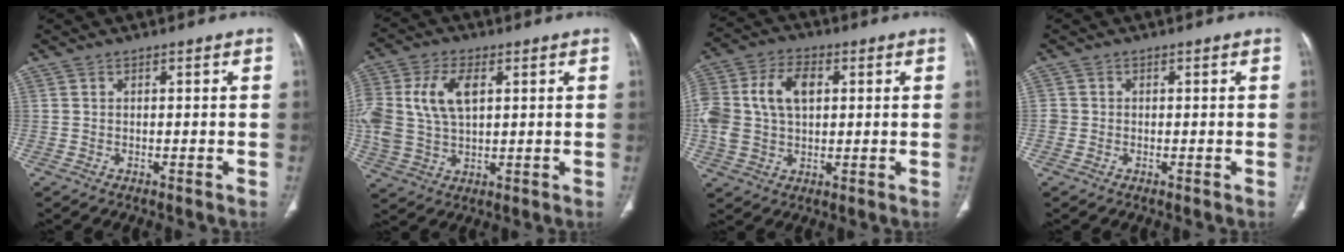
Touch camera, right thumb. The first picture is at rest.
{"total": 13.7, "force": [3.1, 8.1, 10.5], "torque": [-0.238, 0.004, 0.064]}
{"total": 14.7, "force": [2.3, 10.0, 10.5], "torque": [-0.230, 0.015, 0.042]}
{"total": 1.2, "force": [-0.2, 1.2, 0.2], "torque": [0.004, 0.004, -0.004]}